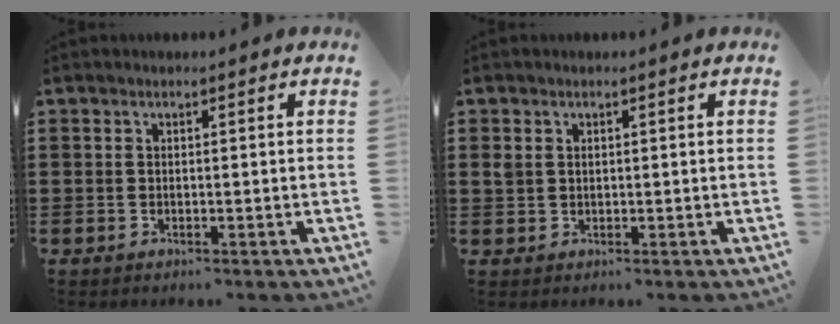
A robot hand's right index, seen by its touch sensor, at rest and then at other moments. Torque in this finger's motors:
{"motor_torque": [0.09, -0.06, 0.04, 0.01]}